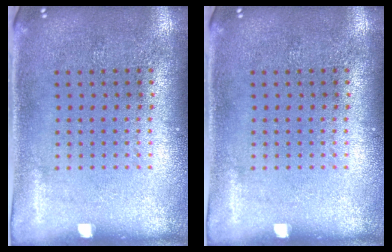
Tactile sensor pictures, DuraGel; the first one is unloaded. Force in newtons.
{"total": 0.0}